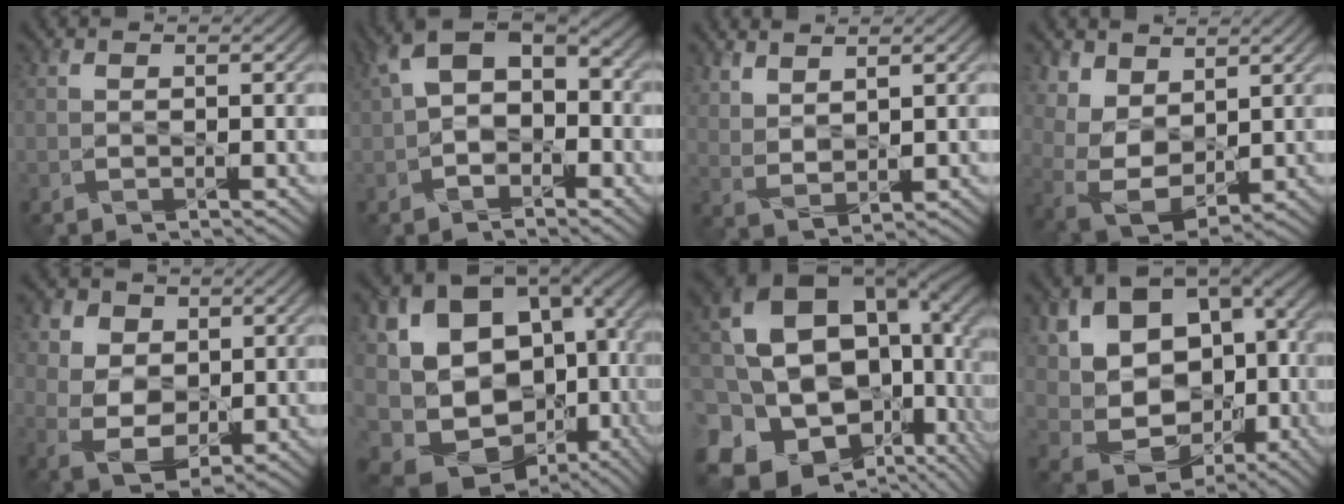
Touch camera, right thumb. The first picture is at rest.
{"total": 8.8, "force": [-0.2, 5.7, 6.7], "torque": [-0.132, -0.002, -0.013]}
{"total": 3.5, "force": [3.0, 0.6, 1.6], "torque": [-0.037, -0.012, 0.069]}
{"total": 7.1, "force": [4.3, 3.8, 4.2], "torque": [-0.114, -0.002, 0.081]}
{"total": 7.1, "force": [2.6, 5.3, 4.1], "torque": [-0.115, 0.004, 0.051]}
{"total": 17.4, "force": [-1.1, 14.4, 9.8], "torque": [-0.181, -0.045, 0.039]}
{"total": 20.8, "force": [0.0, 15.0, 14.4], "torque": [-0.329, -0.039, 0.028]}
{"total": 12.7, "force": [0.5, 9.8, 7.9], "torque": [-0.146, -0.012, 0.016]}